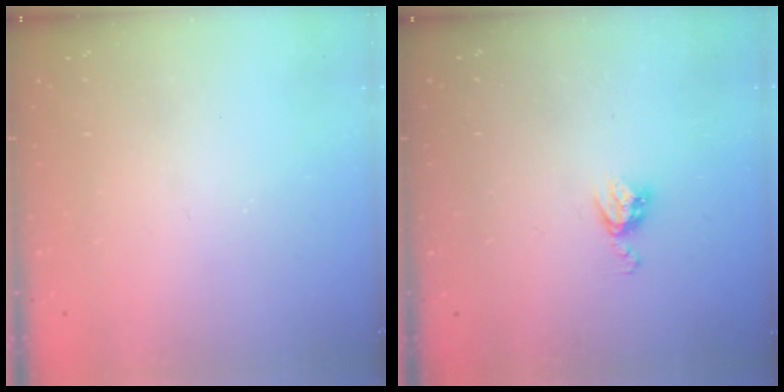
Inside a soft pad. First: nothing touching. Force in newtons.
{"total": 5.6, "press": 5.6, "slide": 0.5}